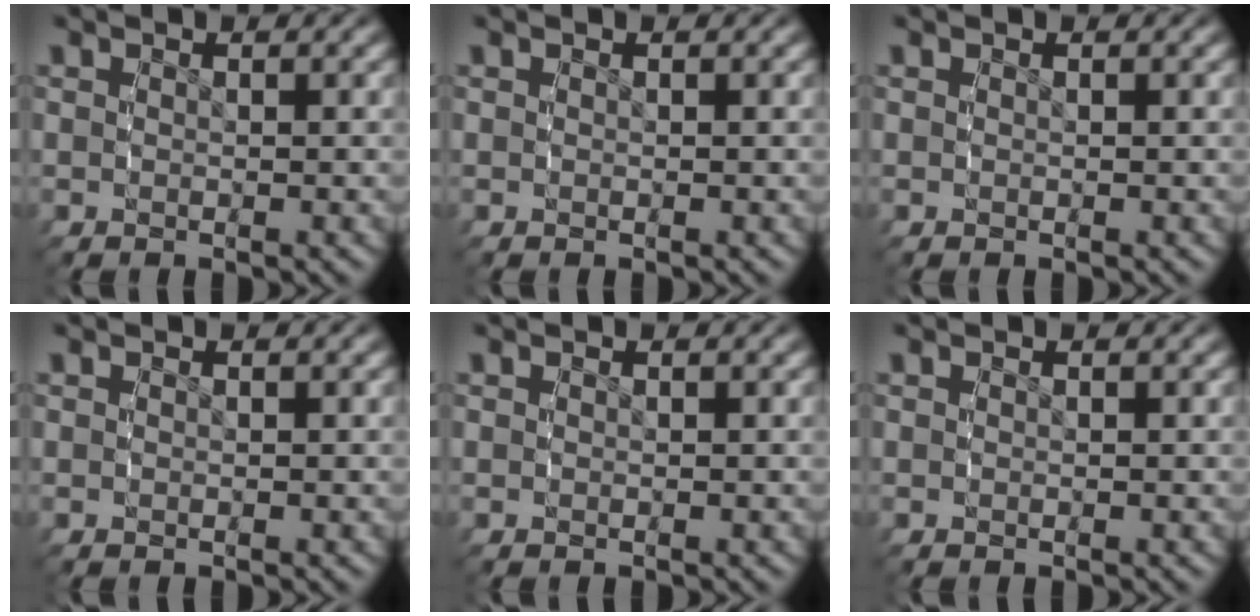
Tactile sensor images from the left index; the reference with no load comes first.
{"total": 0.0}
{"total": 0.0}
{"total": 0.0}
{"total": 0.0}
{"total": 0.0}